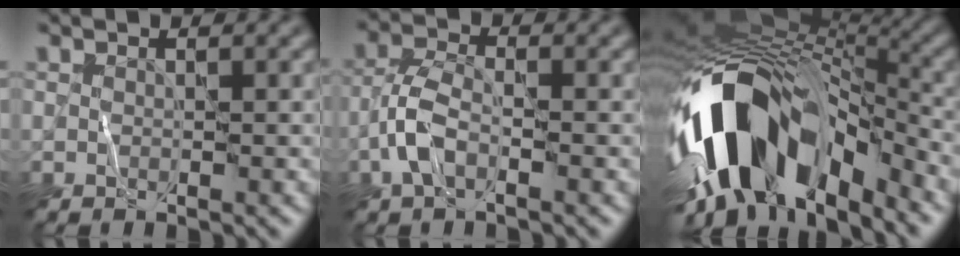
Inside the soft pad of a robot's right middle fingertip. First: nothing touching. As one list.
[{"total": 3.2, "force": [-1.5, 1.4, 2.4], "torque": [-0.051, 0.007, -0.042]}, {"total": 15.9, "force": [-6.2, 8.6, 11.9], "torque": [-0.210, -0.005, -0.104]}]